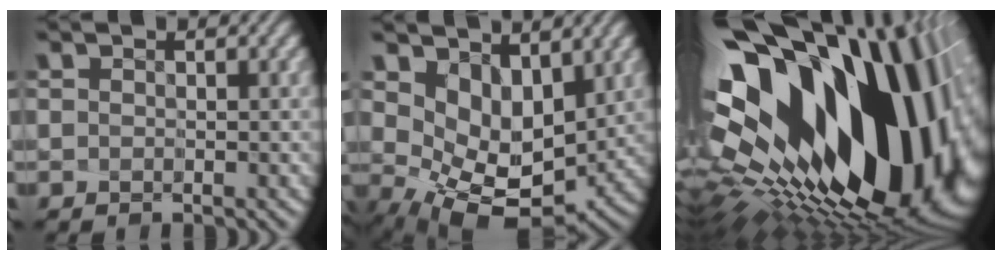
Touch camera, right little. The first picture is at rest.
{"total": 8.0, "force": [2.0, 5.1, 5.8], "torque": [-0.099, -0.018, 0.059]}
{"total": 21.2, "force": [2.7, 12.4, 17.1], "torque": [-0.289, -0.059, 0.078]}